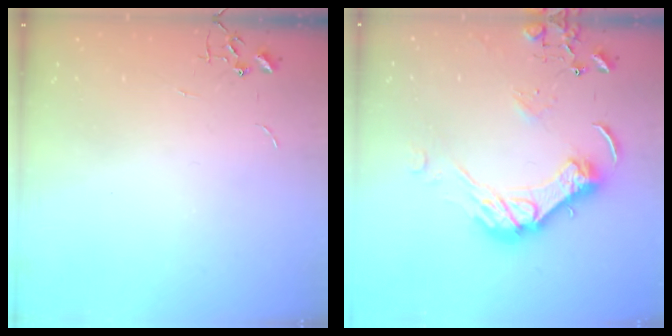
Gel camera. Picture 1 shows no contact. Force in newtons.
{"total": 15.0, "press": 14.9, "slide": 1.4}